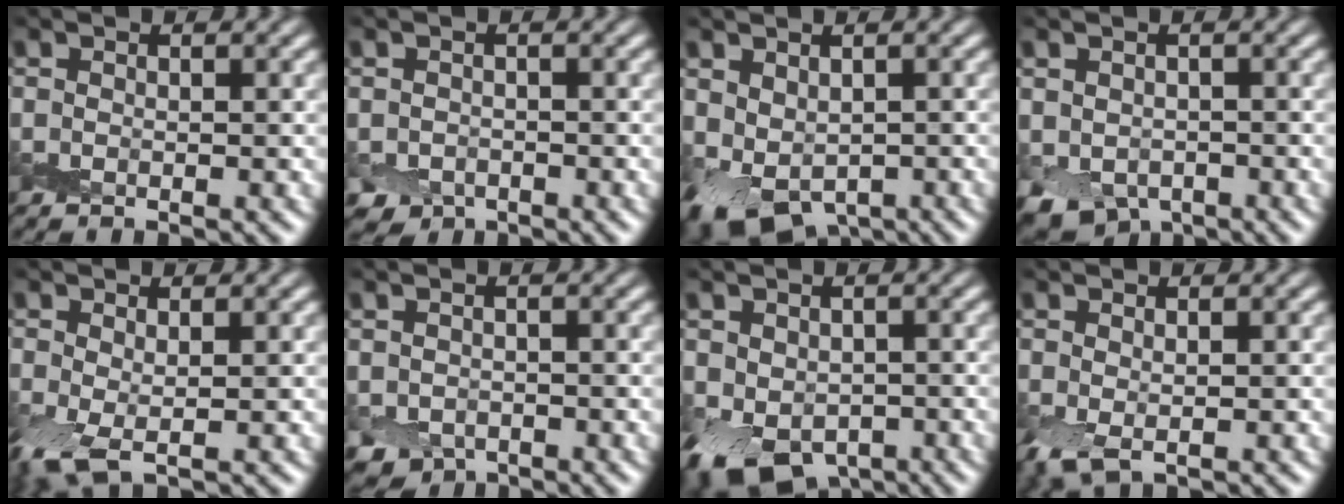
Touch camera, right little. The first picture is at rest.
{"total": 2.3, "force": [-1.7, 1.5, 0.4], "torque": [0.000, -0.008, -0.034]}
{"total": 6.1, "force": [-2.0, 4.1, 4.0], "torque": [-0.071, -0.028, -0.017]}
{"total": 4.8, "force": [-2.3, 3.2, 2.6], "torque": [-0.050, -0.019, -0.033]}
{"total": 3.6, "force": [-0.9, 1.6, 3.1], "torque": [-0.076, -0.008, -0.021]}
{"total": 2.8, "force": [-1.8, 1.8, 1.0], "torque": [-0.013, -0.012, -0.035]}
{"total": 7.7, "force": [-3.6, 5.1, 4.4], "torque": [-0.074, -0.030, -0.049]}
{"total": 2.0, "force": [-0.6, 1.1, 1.6], "torque": [-0.040, -0.010, -0.012]}